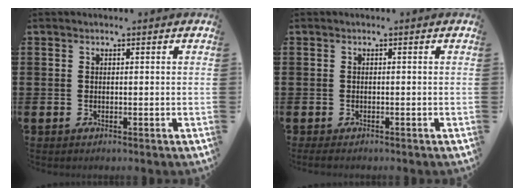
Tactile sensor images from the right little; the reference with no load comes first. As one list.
[{"total": 0.7, "force": [-0.5, 0.2, 0.4], "torque": [-0.009, -0.001, -0.011]}]